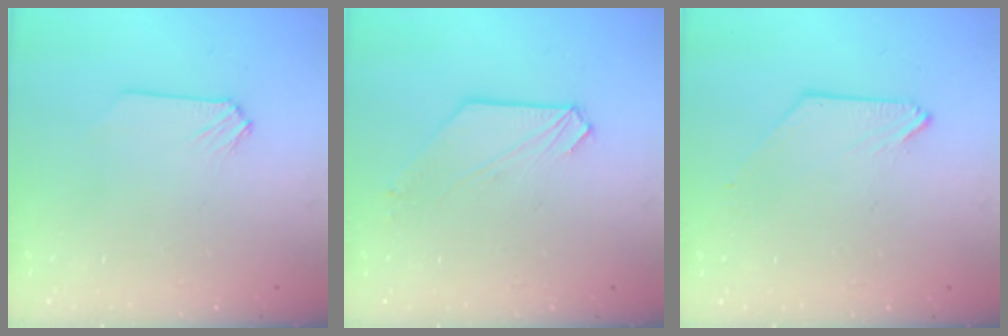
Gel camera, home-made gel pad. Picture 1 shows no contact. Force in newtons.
{"total": 1.8, "press": 1.8, "slide": 0.1}
{"total": 0.0}